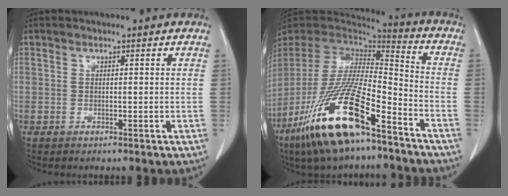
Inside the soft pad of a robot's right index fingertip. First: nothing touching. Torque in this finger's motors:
{"motor_torque": [1.49, -0.65, 1.05, 0.21]}